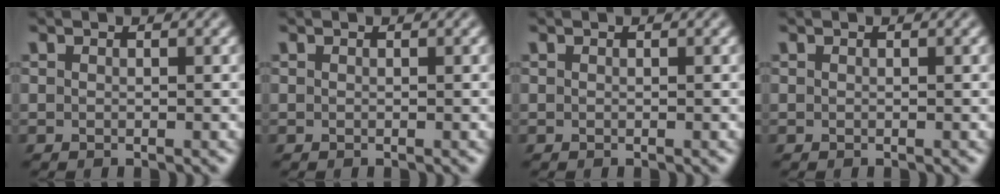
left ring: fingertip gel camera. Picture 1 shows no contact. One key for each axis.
{"total": 0.0}
{"total": 0.0}
{"total": 0.0}